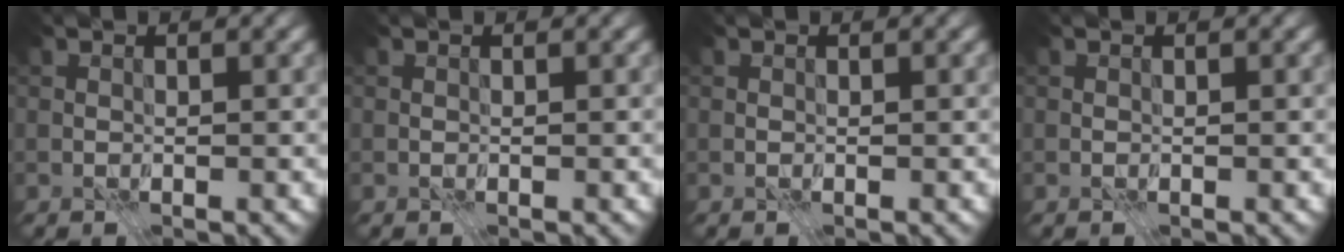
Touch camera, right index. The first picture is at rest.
{"total": 0.0}
{"total": 0.0}
{"total": 0.0}